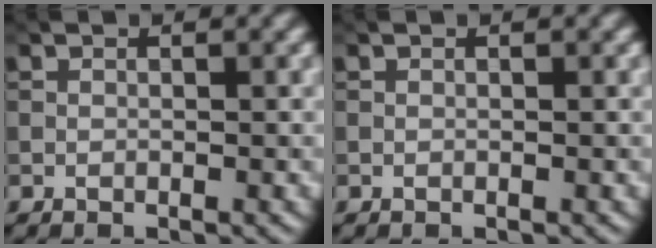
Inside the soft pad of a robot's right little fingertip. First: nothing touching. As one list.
[{"total": 0.0}]